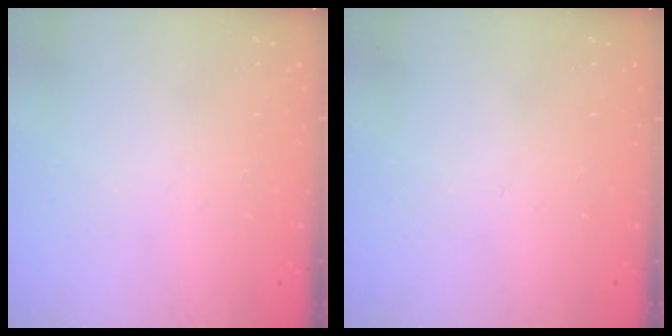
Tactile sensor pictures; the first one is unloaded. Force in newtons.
{"total": 0.0}